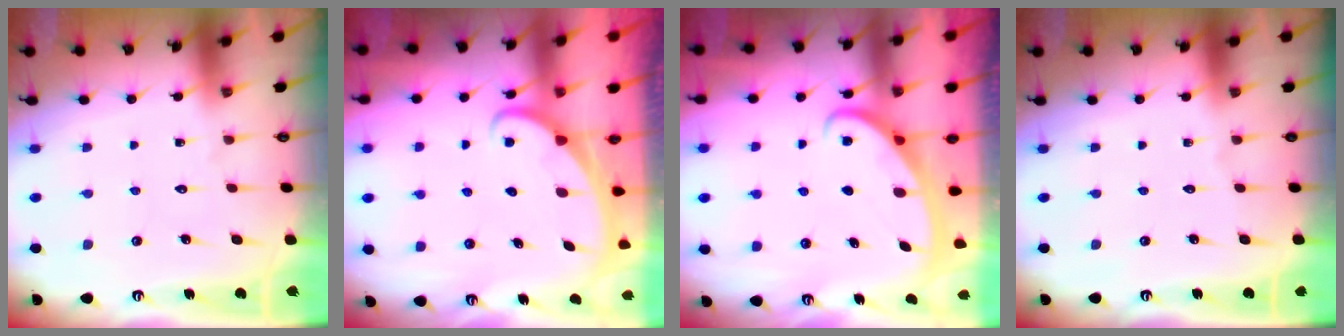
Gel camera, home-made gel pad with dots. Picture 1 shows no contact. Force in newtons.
{"total": 1.9, "press": 1.9, "slide": 0.1}
{"total": 2.6, "press": 2.5, "slide": 0.4}
{"total": 0.0}